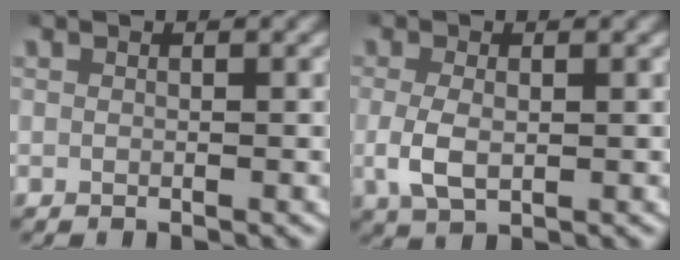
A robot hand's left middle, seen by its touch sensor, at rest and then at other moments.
{"total": 3.3, "force": [-0.4, 1.9, 2.7], "torque": [-0.072, -0.010, 0.001]}